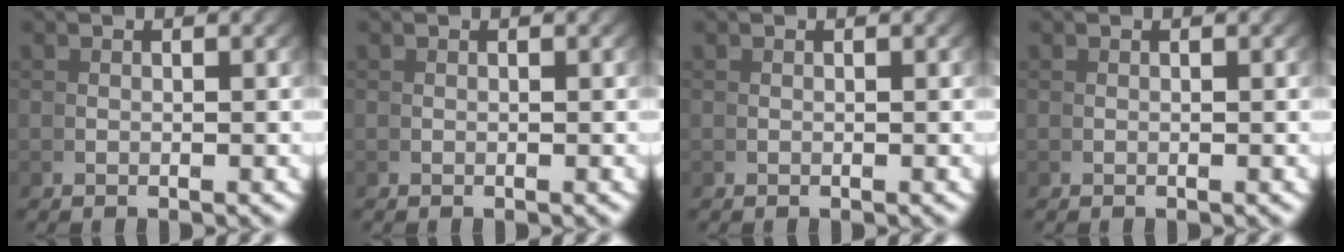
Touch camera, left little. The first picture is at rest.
{"total": 0.0}
{"total": 0.0}
{"total": 0.0}